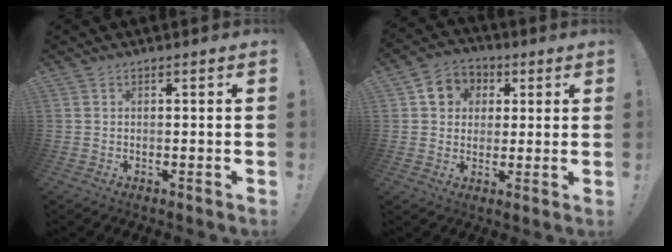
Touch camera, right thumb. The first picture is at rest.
{"total": 8.3, "force": [1.7, 7.8, 2.2], "torque": [-0.024, 0.000, 0.037]}